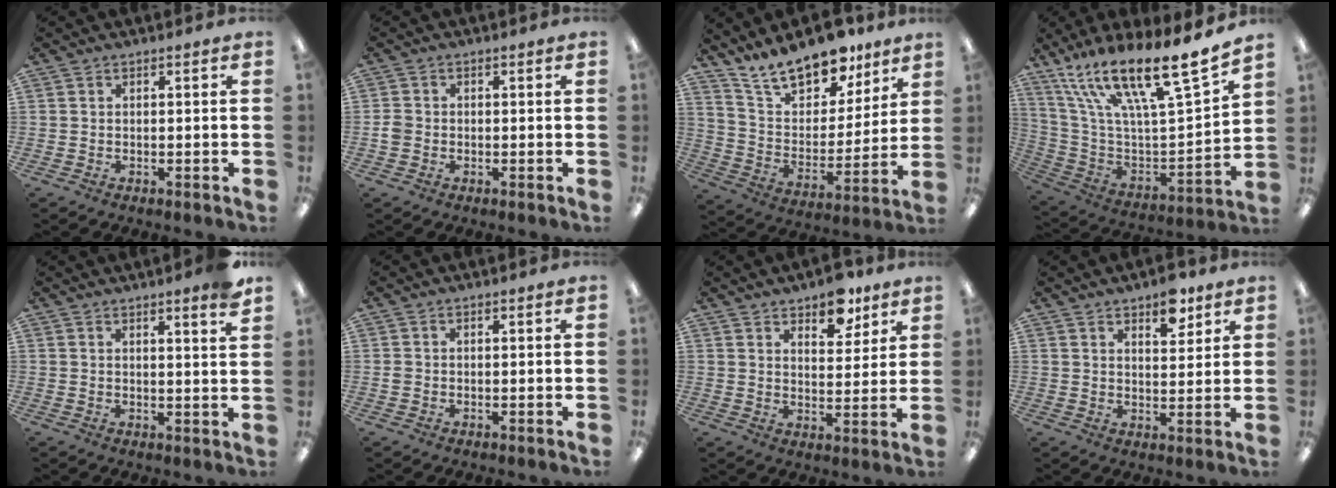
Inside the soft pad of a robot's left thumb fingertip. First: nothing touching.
{"total": 2.2, "force": [-0.4, 1.9, 1.0], "torque": [-0.016, 0.004, -0.008]}
{"total": 16.9, "force": [13.7, 7.4, 6.7], "torque": [-0.117, -0.095, 0.244]}
{"total": 21.1, "force": [16.2, 3.4, 13.1], "torque": [-0.219, -0.118, 0.264]}
{"total": 3.8, "force": [3.2, -0.3, 2.0], "torque": [-0.032, -0.021, 0.052]}
{"total": 0.7, "force": [0.0, 0.6, 0.2], "torque": [-0.004, 0.005, -0.001]}
{"total": 8.6, "force": [6.7, 4.0, 3.6], "torque": [-0.026, -0.041, 0.113]}
{"total": 7.3, "force": [5.2, 3.4, 4.0], "torque": [-0.035, -0.032, 0.084]}